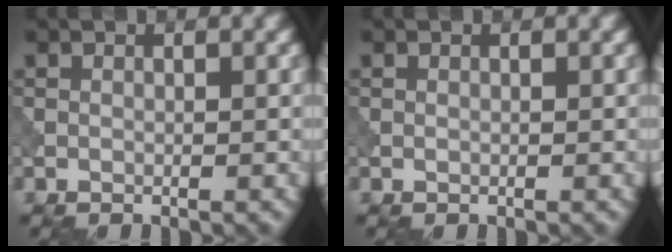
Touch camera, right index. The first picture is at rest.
{"total": 0.0}